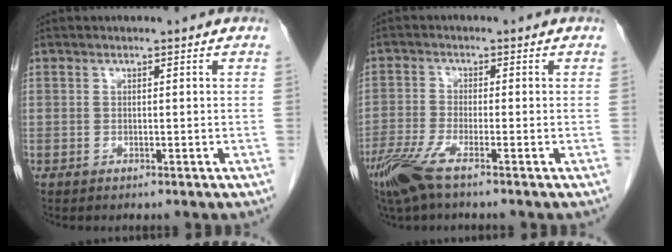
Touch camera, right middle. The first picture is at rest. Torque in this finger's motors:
{"motor_torque": [0.94, -1.19, 0.46, 0.14]}